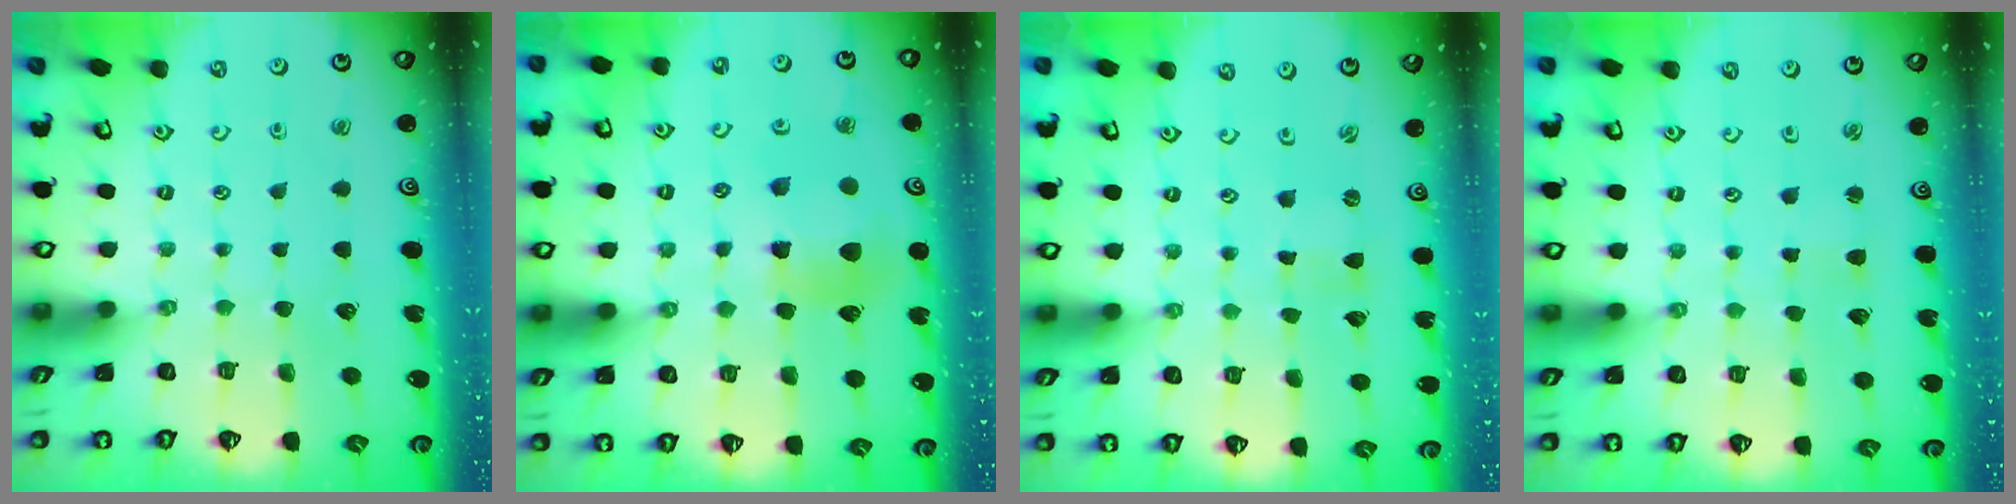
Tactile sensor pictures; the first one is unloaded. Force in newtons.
{"total": 9.7, "press": 9.6, "slide": 1.0}
{"total": 0.0}
{"total": 2.5, "press": 2.5, "slide": 0.2}